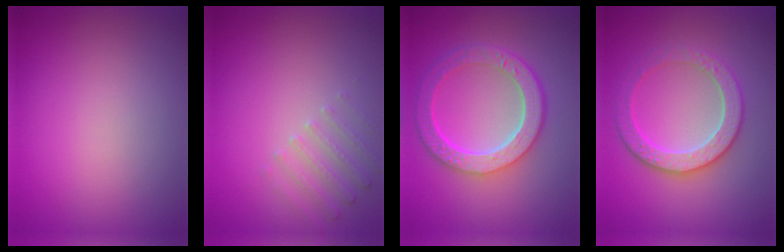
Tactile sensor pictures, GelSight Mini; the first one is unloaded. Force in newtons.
{"total": 1.9, "press": 1.8, "slide": 0.6}
{"total": 6.6, "press": 4.9, "slide": 4.4}
{"total": 3.8, "press": 3.6, "slide": 1.2}